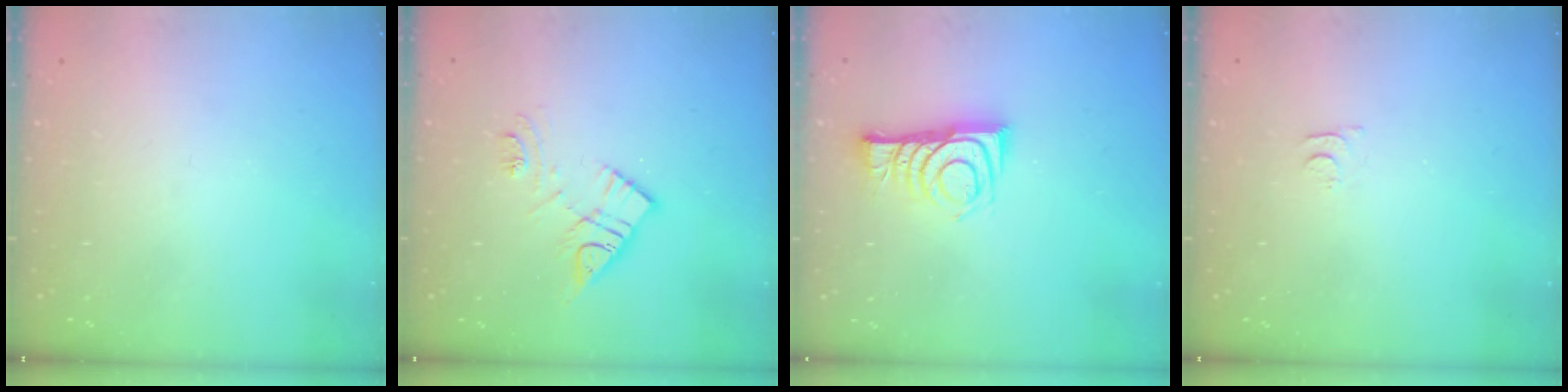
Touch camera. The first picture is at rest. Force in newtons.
{"total": 11.6, "press": 11.6, "slide": 0.9}
{"total": 9.0, "press": 9.0, "slide": 0.2}
{"total": 4.4, "press": 4.4, "slide": 0.4}